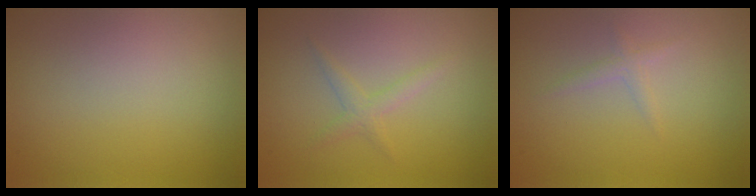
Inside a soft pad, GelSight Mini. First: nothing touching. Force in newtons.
{"total": 1.3, "press": 1.3, "slide": 0.0}
{"total": 1.0, "press": 1.0, "slide": 0.1}